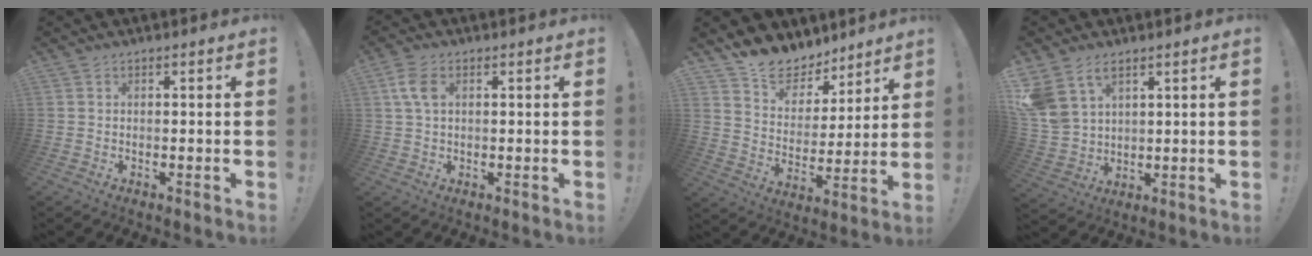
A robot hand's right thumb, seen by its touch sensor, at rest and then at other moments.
{"total": 5.8, "force": [1.6, 3.7, 4.2], "torque": [-0.088, 0.002, 0.029]}
{"total": 11.4, "force": [9.7, 5.6, 2.0], "torque": [-0.043, -0.082, 0.183]}
{"total": 9.0, "force": [5.6, 5.8, 4.1], "torque": [-0.083, -0.027, 0.117]}